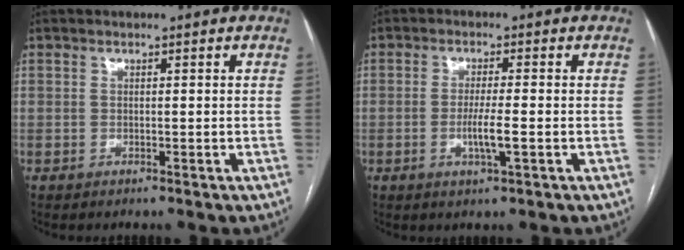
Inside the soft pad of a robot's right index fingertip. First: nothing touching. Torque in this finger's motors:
{"motor_torque": [0.37, -0.22, 0.27, 0.07]}